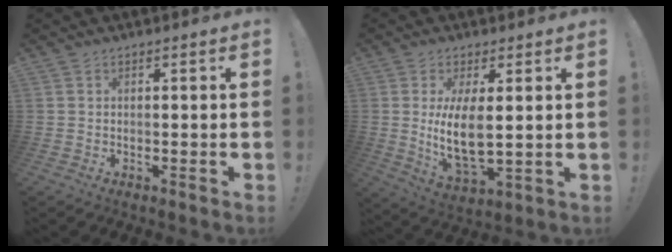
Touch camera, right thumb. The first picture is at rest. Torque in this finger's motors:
{"motor_torque": [0.33, 0.42, 1.21, 0.00, 0.53]}